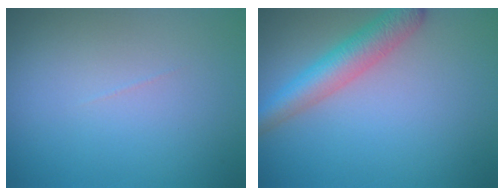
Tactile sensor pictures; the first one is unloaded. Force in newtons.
{"total": 4.4, "press": 4.4, "slide": 0.1}